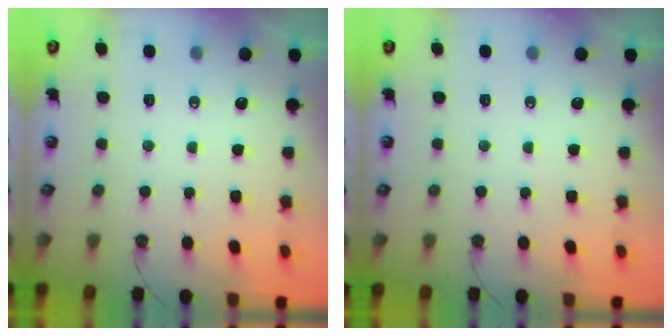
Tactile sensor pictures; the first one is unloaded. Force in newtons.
{"total": 0.0}